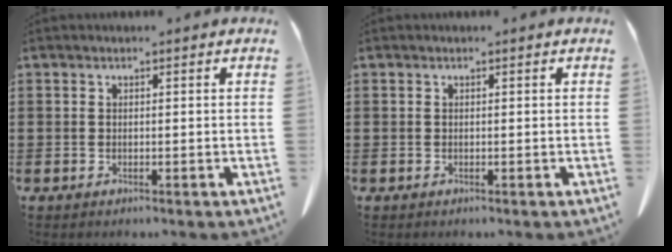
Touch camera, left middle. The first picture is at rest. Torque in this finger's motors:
{"motor_torque": [0.32, -0.39, 0.02, 0.01]}